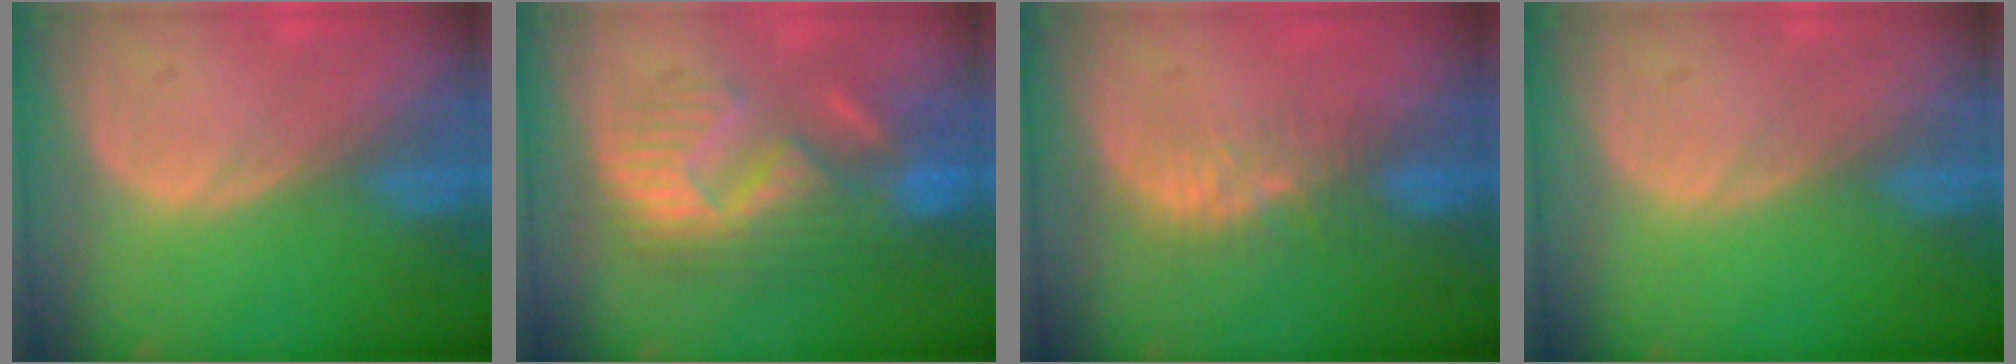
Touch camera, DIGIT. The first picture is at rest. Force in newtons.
{"total": 10.6, "press": 10.0, "slide": 3.7}
{"total": 4.6, "press": 4.0, "slide": 2.4}
{"total": 0.0}